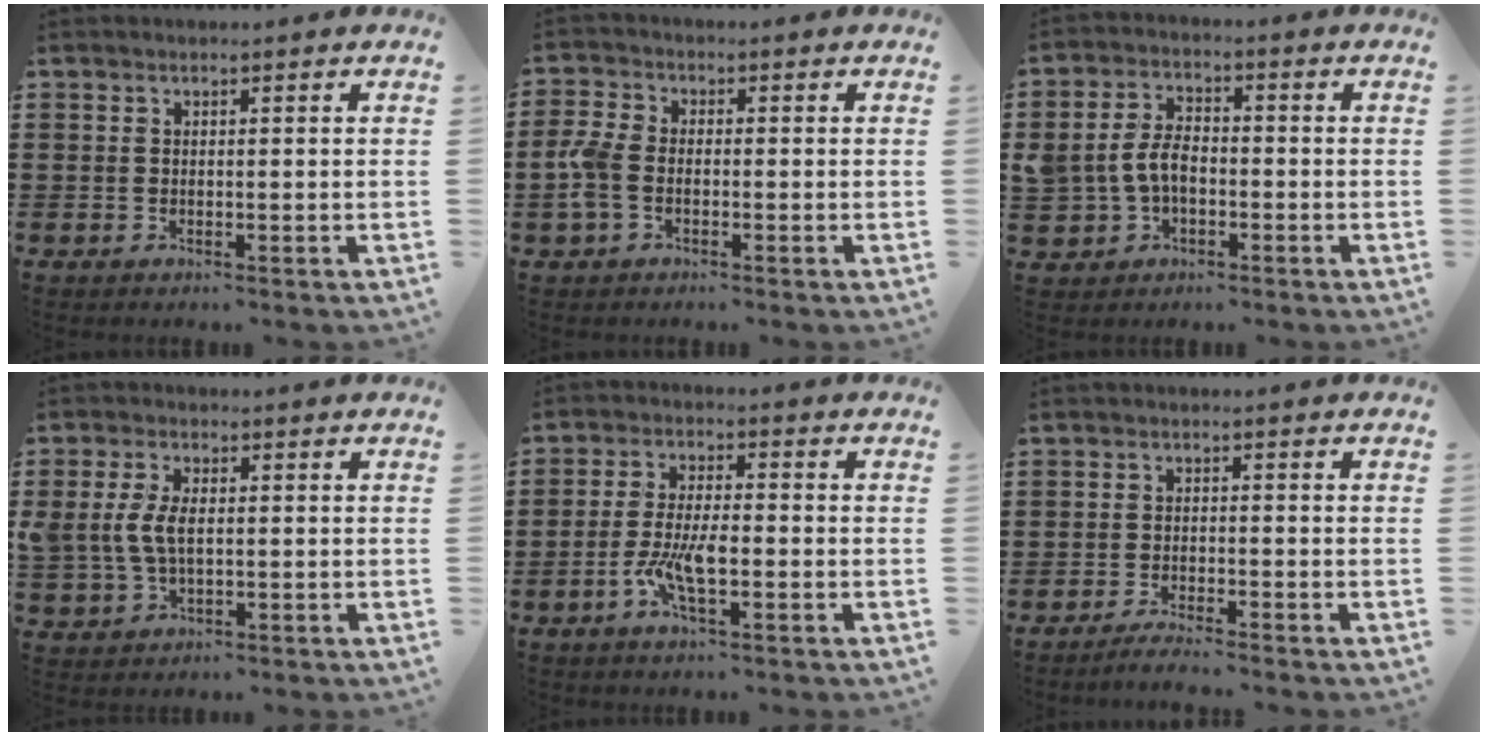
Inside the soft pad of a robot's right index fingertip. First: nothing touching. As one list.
[{"total": 4.3, "force": [-1.3, 2.6, 3.2], "torque": [-0.094, -0.007, -0.034]}, {"total": 5.5, "force": [-0.9, 3.7, 3.9], "torque": [-0.104, 0.000, -0.025]}, {"total": 5.1, "force": [0.2, 2.9, 4.2], "torque": [-0.105, 0.003, -0.004]}, {"total": 6.7, "force": [-2.6, 1.8, 5.9], "torque": [-0.136, -0.013, -0.055]}, {"total": 2.0, "force": [-2.0, -0.2, 0.4], "torque": [-0.007, 0.002, -0.038]}]